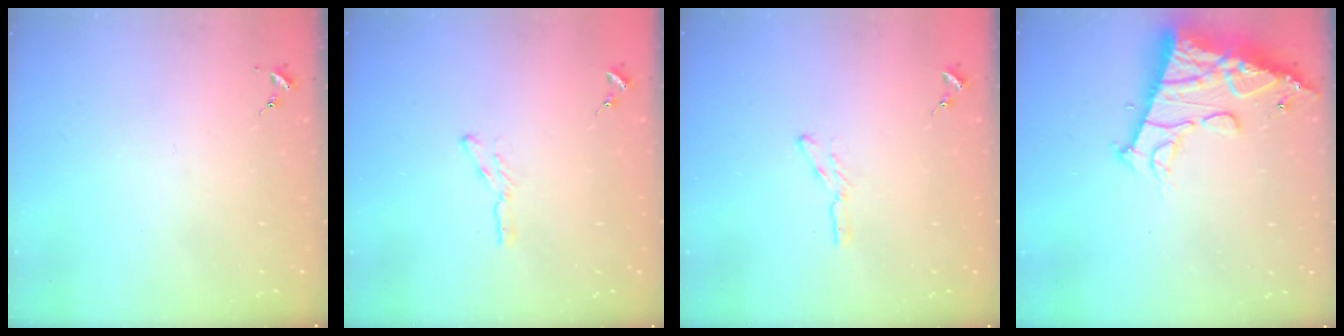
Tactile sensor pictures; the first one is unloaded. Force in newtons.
{"total": 4.0, "press": 4.0, "slide": 0.4}
{"total": 4.0, "press": 4.0, "slide": 0.4}
{"total": 16.0, "press": 15.9, "slide": 1.8}